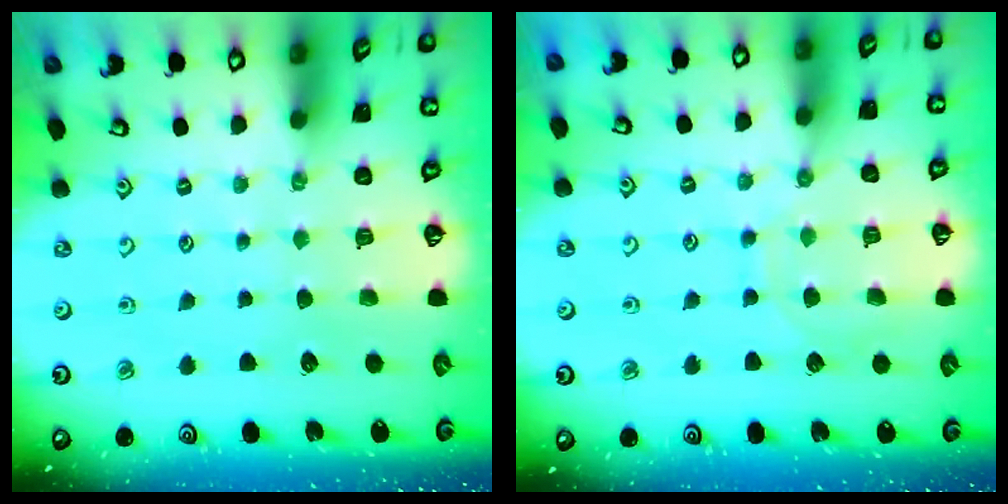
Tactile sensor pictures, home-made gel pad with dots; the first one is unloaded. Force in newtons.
{"total": 8.7, "press": 8.7, "slide": 0.6}